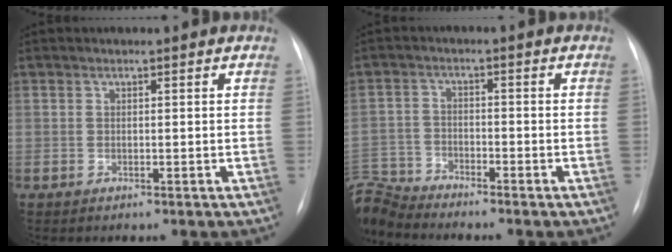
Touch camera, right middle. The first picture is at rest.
{"total": 7.5, "force": [-7.5, 0.1, 0.2], "torque": [-0.015, 0.002, -0.150]}